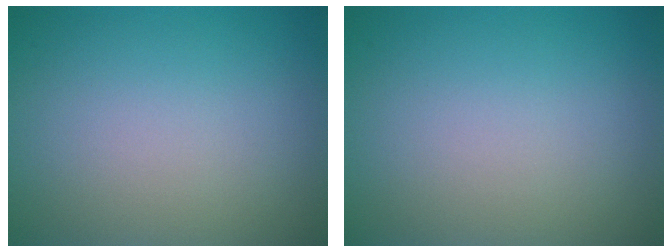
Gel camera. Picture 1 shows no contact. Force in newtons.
{"total": 0.0}